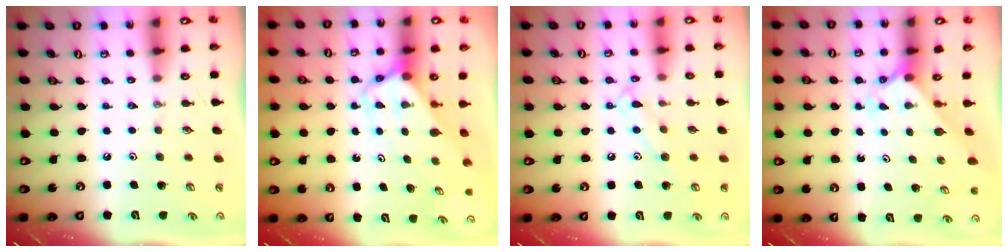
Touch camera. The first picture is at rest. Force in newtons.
{"total": 4.2, "press": 4.2, "slide": 0.4}
{"total": 10.5, "press": 10.4, "slide": 0.7}
{"total": 2.0, "press": 2.0, "slide": 0.2}